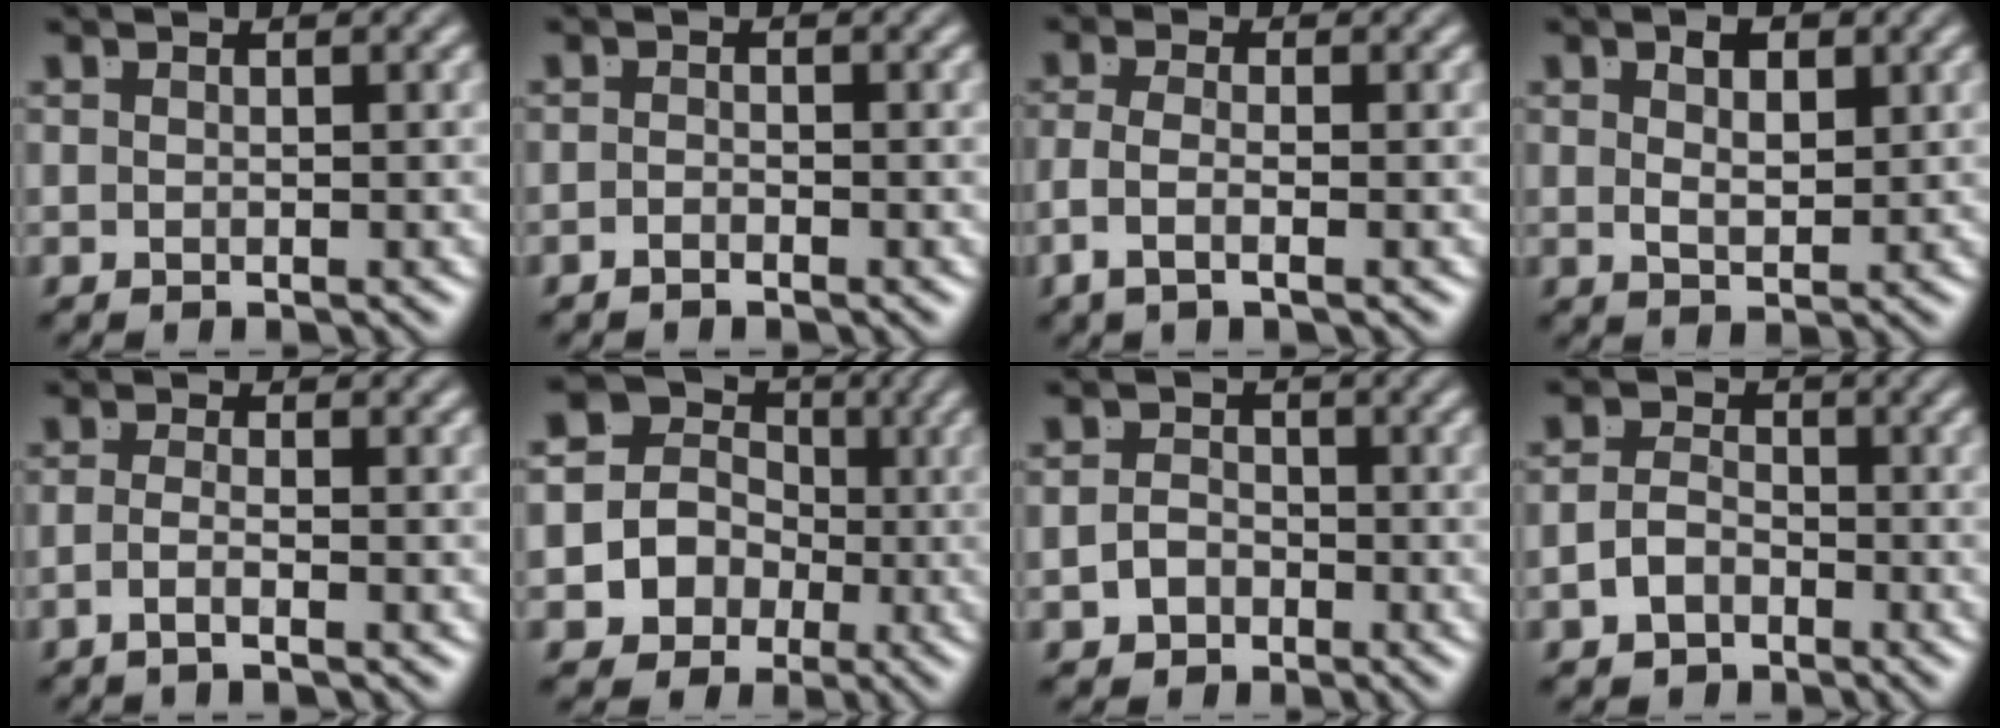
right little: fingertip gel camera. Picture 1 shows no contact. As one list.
[{"total": 1.2, "force": [-1.1, -0.6, 0.0], "torque": [0.003, -0.009, -0.016]}, {"total": 2.7, "force": [-1.2, 0.4, 2.4], "torque": [-0.062, -0.018, -0.012]}, {"total": 2.3, "force": [0.9, 0.5, 2.1], "torque": [-0.027, -0.012, 0.025]}, {"total": 2.2, "force": [-1.4, -0.6, 1.5], "torque": [-0.034, -0.014, -0.019]}, {"total": 16.4, "force": [0.4, 15.1, 6.5], "torque": [-0.192, -0.049, -0.003]}, {"total": 3.6, "force": [-1.6, 3.1, 0.7], "torque": [-0.016, -0.023, -0.023]}, {"total": 4.6, "force": [-2.1, 3.9, 1.2], "torque": [-0.024, -0.020, -0.034]}]